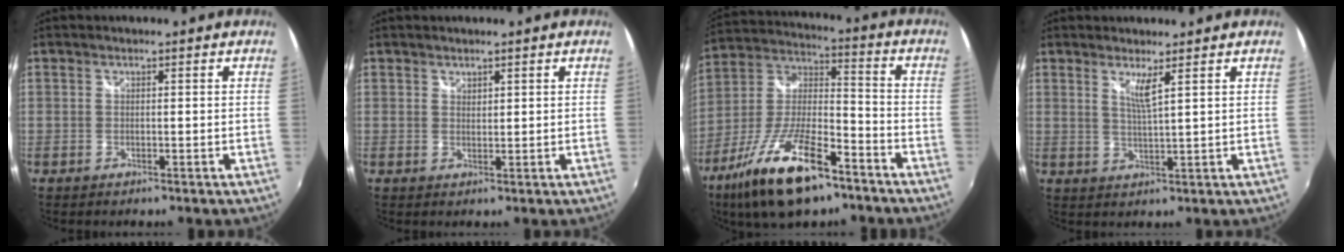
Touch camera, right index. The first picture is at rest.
{"total": 1.1, "force": [1.0, 0.4, 0.1], "torque": [0.000, 0.000, 0.018]}
{"total": 20.4, "force": [-12.4, 7.1, 14.5], "torque": [-0.295, -0.026, -0.225]}
{"total": 3.1, "force": [1.9, -0.3, 2.5], "torque": [-0.050, -0.011, 0.031]}